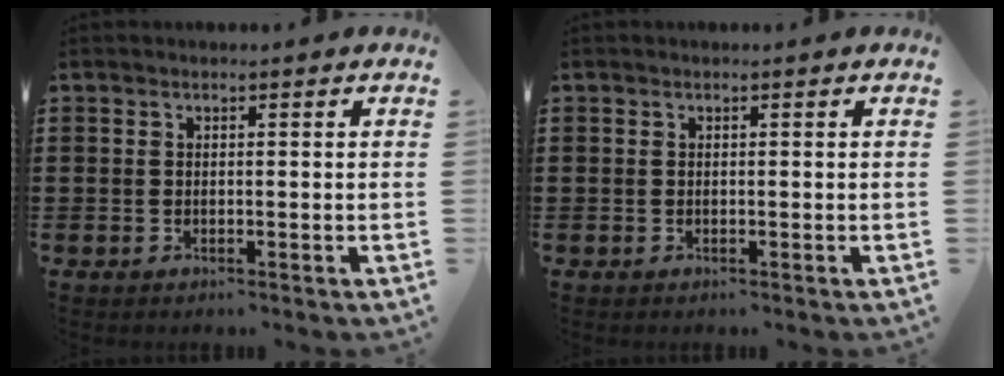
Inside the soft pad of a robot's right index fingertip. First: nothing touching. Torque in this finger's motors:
{"motor_torque": [1.33, 0.81, 0.00, 0.00]}